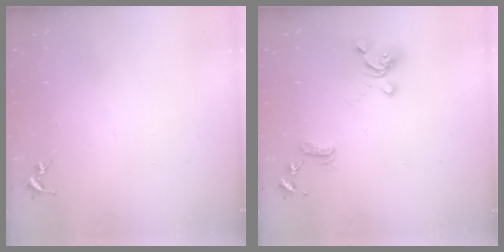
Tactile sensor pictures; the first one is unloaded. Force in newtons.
{"total": 13.1, "press": 13.0, "slide": 1.2}